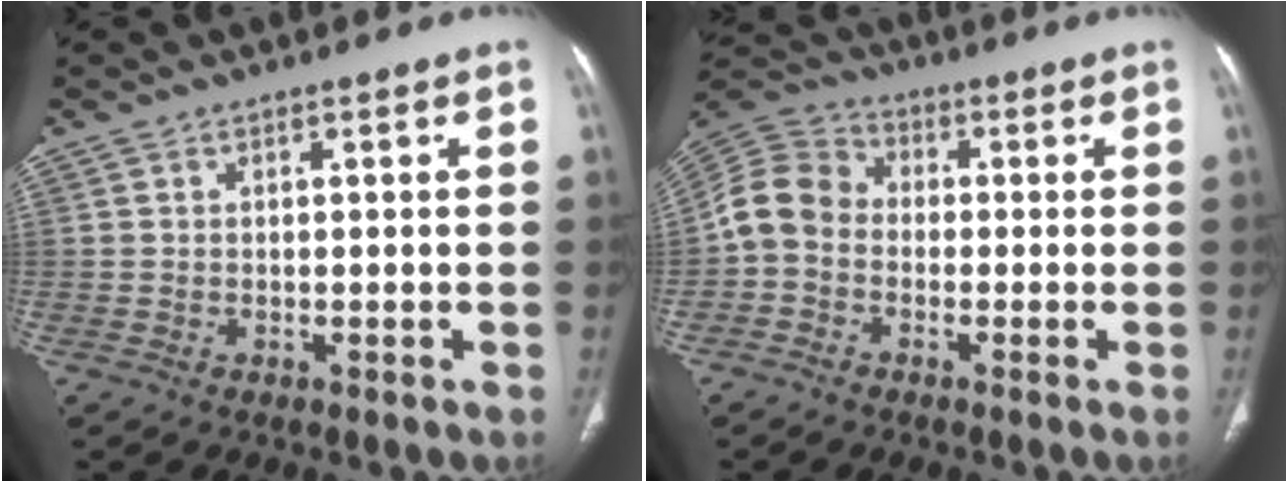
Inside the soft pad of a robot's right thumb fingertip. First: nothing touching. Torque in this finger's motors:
{"motor_torque": [1.20, 1.49, 0.38, -0.92, 0.21]}